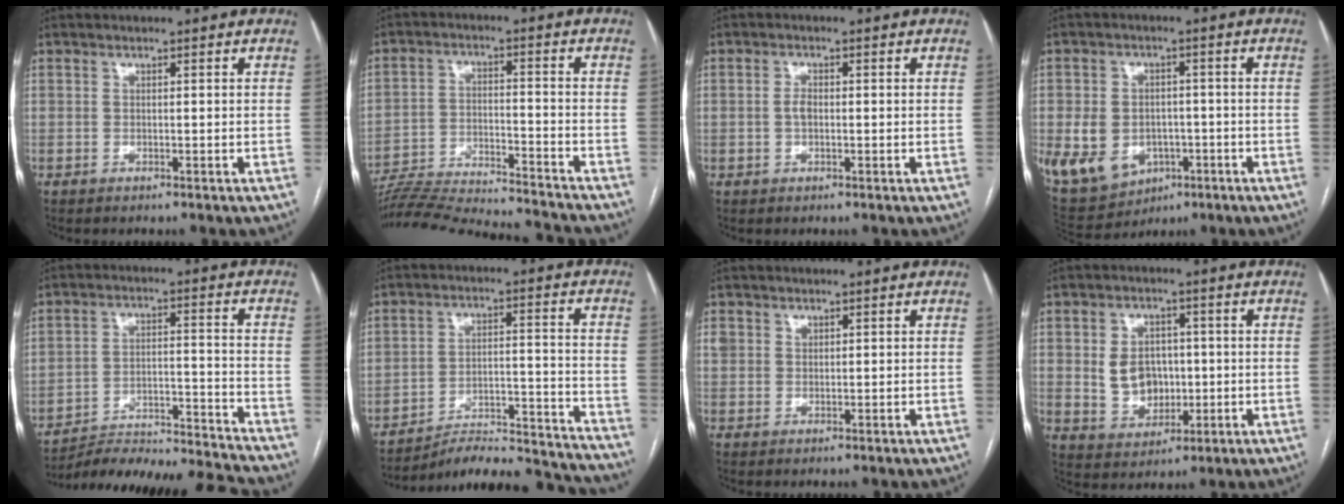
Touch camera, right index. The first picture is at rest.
{"total": 21.4, "force": [-20.3, 0.8, 6.8], "torque": [-0.134, -0.024, -0.303]}
{"total": 1.8, "force": [-0.1, 0.9, 1.5], "torque": [-0.029, 0.003, -0.003]}
{"total": 15.6, "force": [-4.7, 12.3, 8.3], "torque": [-0.196, 0.010, -0.053]}
{"total": 17.9, "force": [-17.4, -0.6, 4.2], "torque": [-0.079, -0.001, -0.264]}
{"total": 23.0, "force": [-22.1, 1.5, 6.1], "torque": [-0.063, 0.003, -0.302]}
{"total": 3.2, "force": [1.3, 2.8, 1.1], "torque": [-0.027, 0.013, 0.032]}
{"total": 7.6, "force": [0.4, 5.9, 4.7], "torque": [-0.089, 0.010, 0.019]}